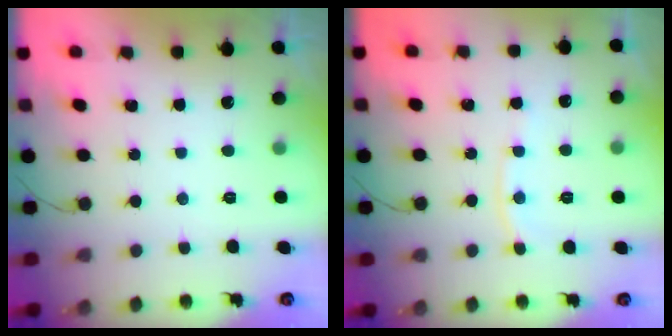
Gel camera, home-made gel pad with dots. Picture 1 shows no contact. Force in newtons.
{"total": 5.6, "press": 5.6, "slide": 0.8}